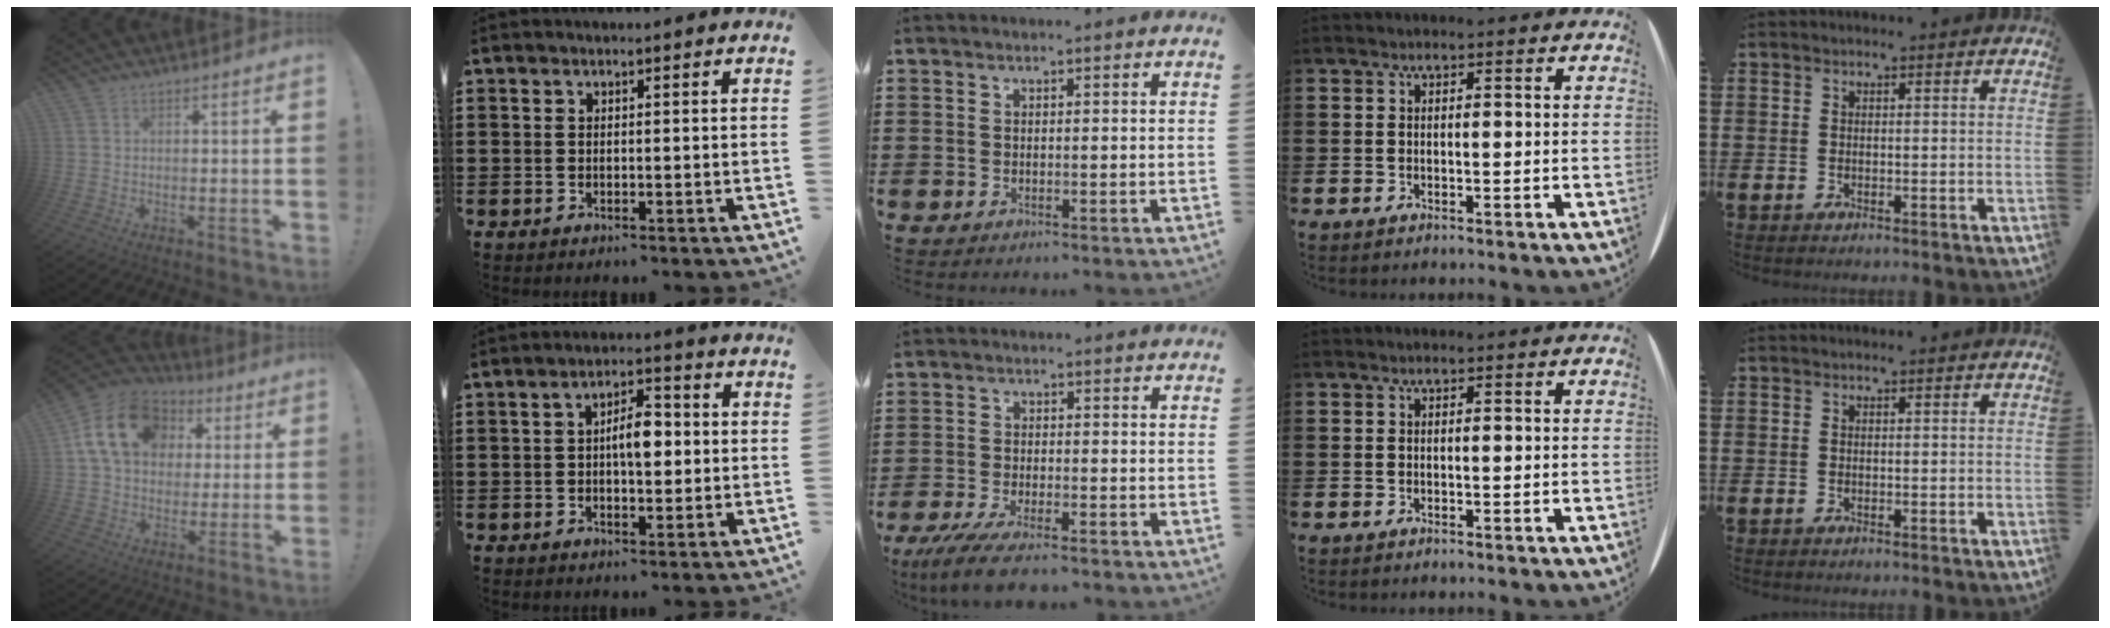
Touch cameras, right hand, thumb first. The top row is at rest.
{"thumb": {"total": 17.6, "force": [5.2, 13.4, 10.2], "torque": [-0.149, -0.001, 0.102]}, "index": {"total": 5.1, "force": [0.1, 2.2, 4.6], "torque": [-0.071, 0.002, -0.004]}, "middle": {"total": 4.8, "force": [-4.1, 0.3, 2.5], "torque": [-0.063, -0.015, -0.081]}}